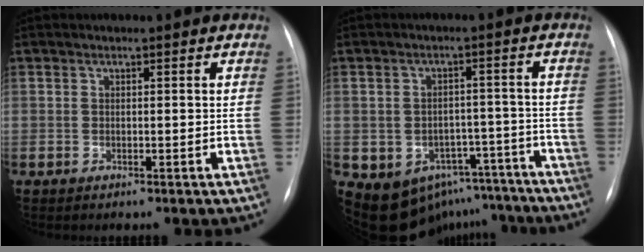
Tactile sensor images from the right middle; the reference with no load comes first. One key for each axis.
{"total": 13.4, "fx": -9.4, "fy": 8.8, "fz": 3.6, "tx": -0.046, "ty": 0.042, "tz": -0.108}